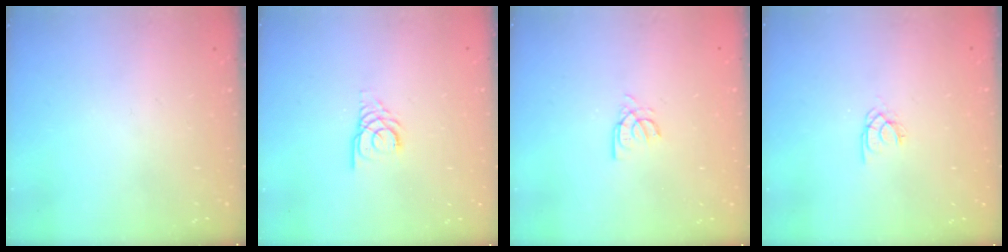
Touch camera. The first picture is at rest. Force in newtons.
{"total": 4.1, "press": 4.1, "slide": 0.2}
{"total": 4.1, "press": 4.1, "slide": 0.1}
{"total": 2.0, "press": 2.0, "slide": 0.2}